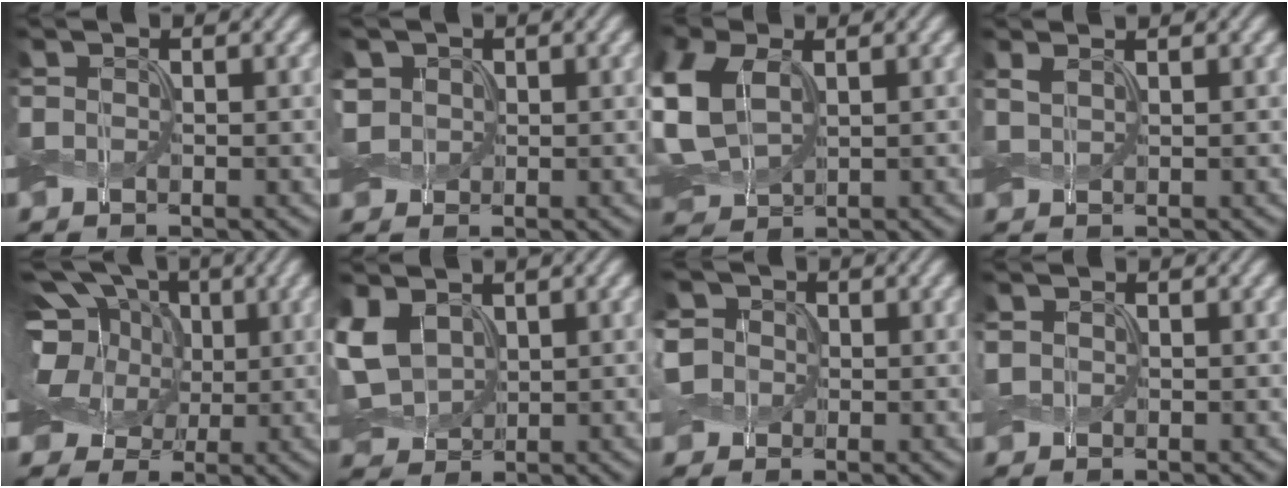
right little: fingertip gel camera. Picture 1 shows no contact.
{"total": 2.2, "force": [0.5, 1.9, 1.0], "torque": [-0.027, 0.007, 0.005]}
{"total": 7.1, "force": [1.2, 4.7, 5.2], "torque": [-0.151, 0.009, 0.025]}
{"total": 0.9, "force": [0.6, 0.3, 0.5], "torque": [-0.011, 0.004, 0.015]}
{"total": 13.6, "force": [3.8, 10.6, 7.6], "torque": [-0.161, 0.038, 0.047]}
{"total": 4.7, "force": [1.4, 3.4, 2.9], "torque": [-0.074, 0.006, 0.027]}
{"total": 5.0, "force": [1.3, 4.4, 2.1], "torque": [-0.068, 0.020, 0.010]}
{"total": 0.5, "force": [0.2, 0.5, 0.1], "torque": [-0.003, 0.003, 0.005]}